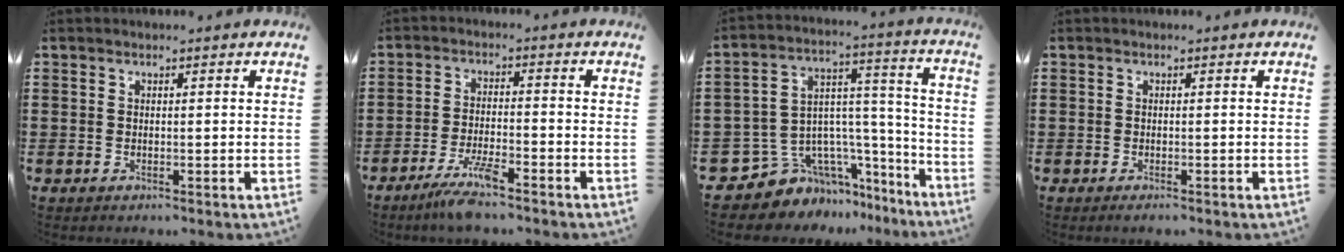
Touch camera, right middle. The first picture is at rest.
{"total": 5.4, "force": [-3.9, 0.6, 3.6], "torque": [-0.078, -0.009, -0.074]}
{"total": 7.3, "force": [-5.0, 5.2, 1.1], "torque": [-0.055, -0.018, -0.090]}
{"total": 0.5, "force": [-0.5, 0.0, 0.3], "torque": [-0.008, -0.005, -0.007]}